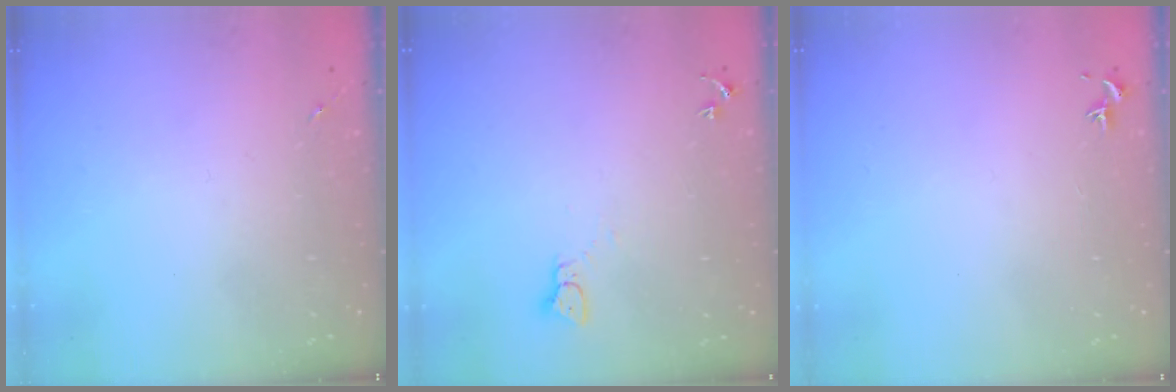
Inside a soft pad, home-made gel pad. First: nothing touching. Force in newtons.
{"total": 2.3, "press": 2.3, "slide": 0.2}
{"total": 0.7, "press": 0.6, "slide": 0.5}